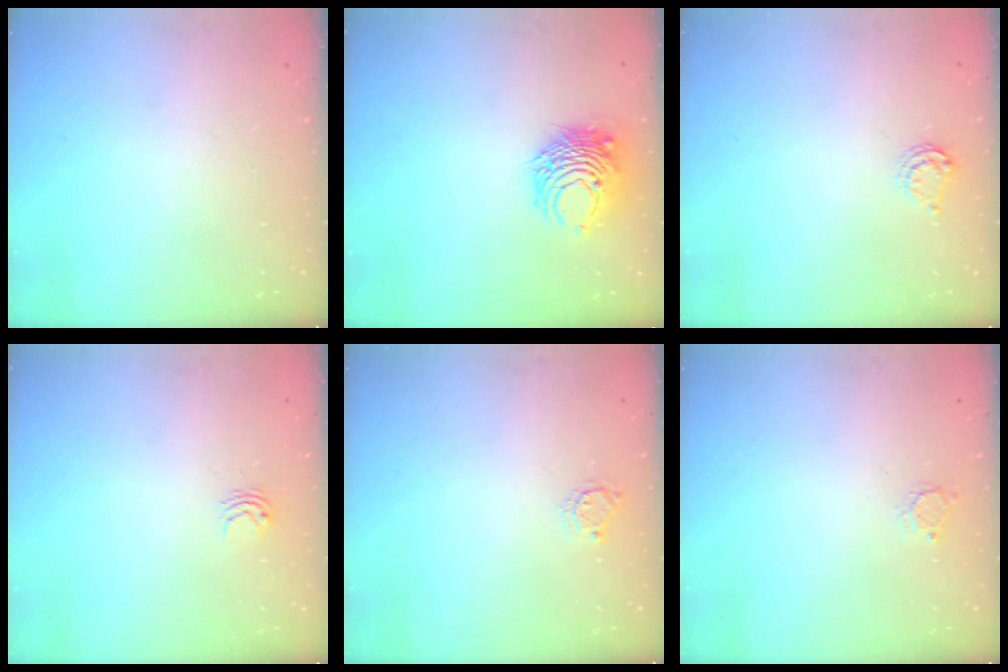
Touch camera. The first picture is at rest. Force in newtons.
{"total": 8.5, "press": 8.5, "slide": 0.4}
{"total": 4.6, "press": 4.5, "slide": 0.6}
{"total": 2.9, "press": 2.9, "slide": 0.2}
{"total": 3.6, "press": 3.5, "slide": 0.4}
{"total": 2.6, "press": 2.6, "slide": 0.2}